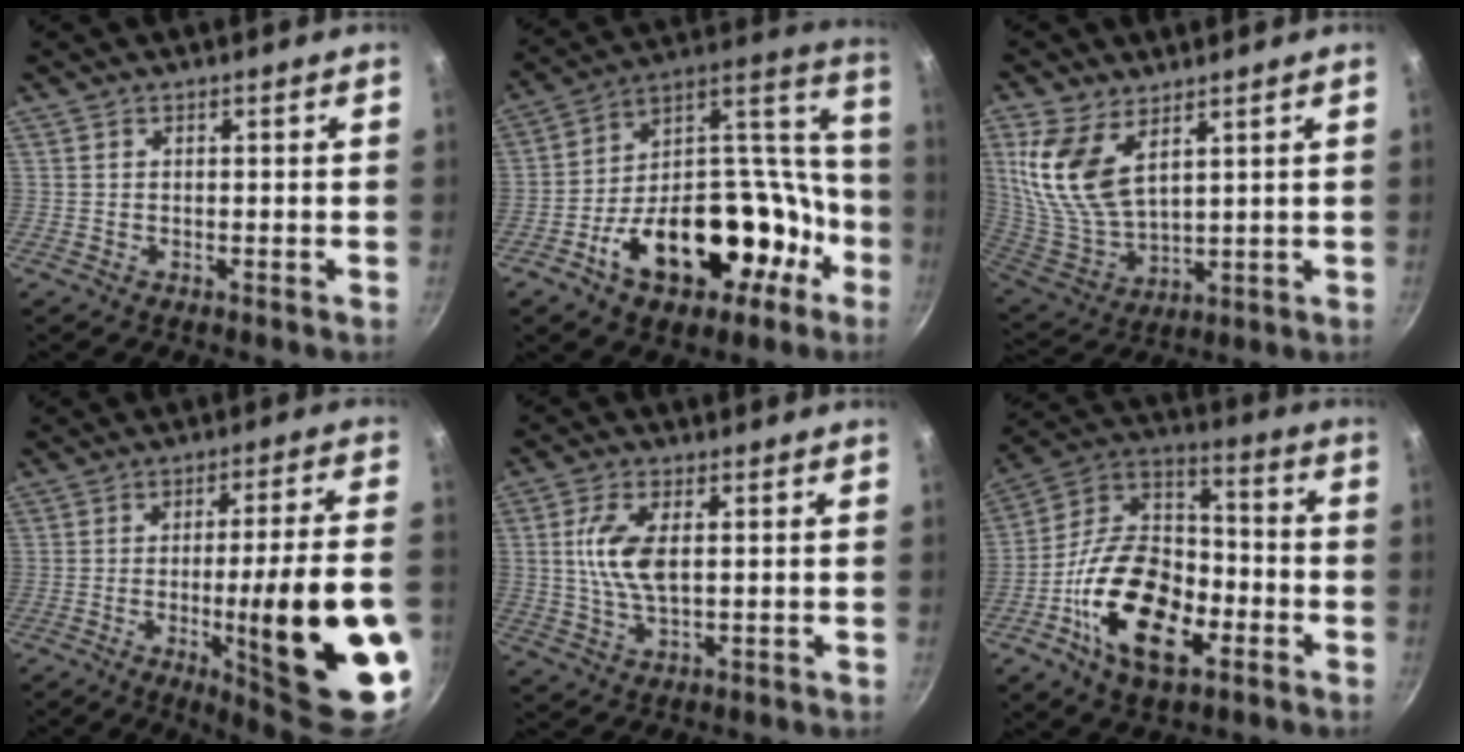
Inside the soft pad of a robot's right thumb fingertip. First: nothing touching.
{"total": 29.2, "force": [-11.6, 18.0, 19.9], "torque": [-0.268, 0.099, -0.166]}
{"total": 14.0, "force": [6.2, 7.2, 10.3], "torque": [-0.209, -0.039, 0.135]}
{"total": 23.4, "force": [-6.3, 3.7, 22.3], "torque": [-0.291, 0.015, -0.075]}
{"total": 9.7, "force": [1.5, 4.6, 8.5], "torque": [-0.166, 0.001, 0.028]}
{"total": 22.7, "force": [-8.1, 13.2, 16.7], "torque": [-0.275, 0.049, -0.158]}